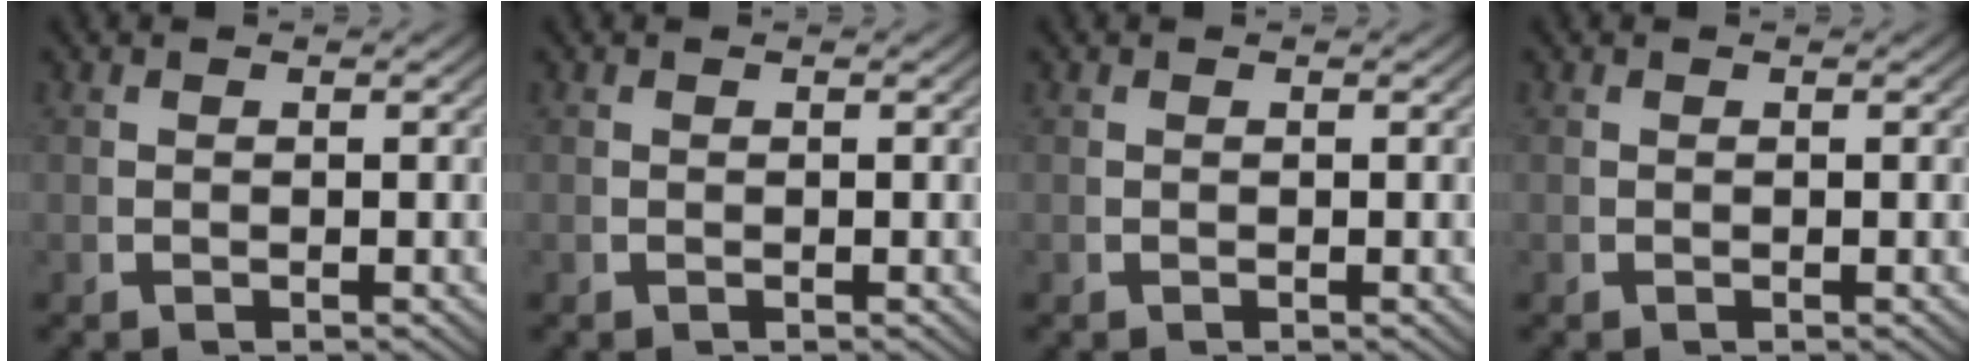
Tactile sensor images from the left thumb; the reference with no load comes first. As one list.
[{"total": 0.0}, {"total": 0.0}, {"total": 0.0}]